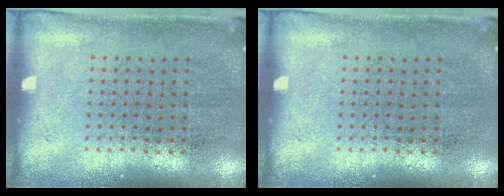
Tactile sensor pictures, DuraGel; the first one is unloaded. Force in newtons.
{"total": 0.0}